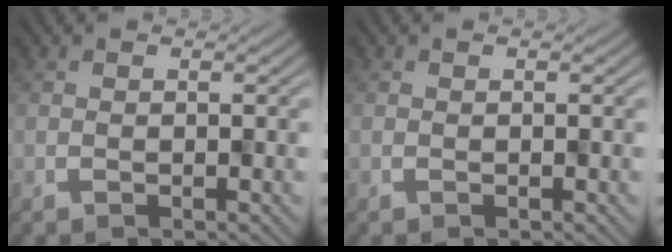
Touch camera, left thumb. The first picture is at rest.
{"total": 0.0}